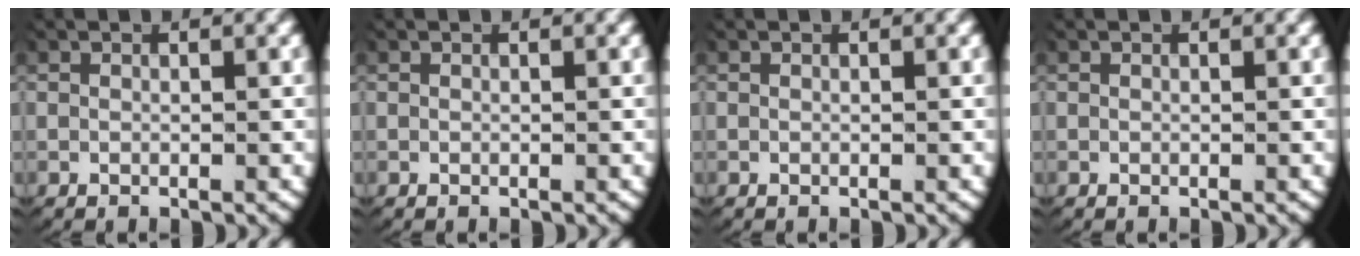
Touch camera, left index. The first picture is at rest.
{"total": 0.0}
{"total": 0.0}
{"total": 0.0}